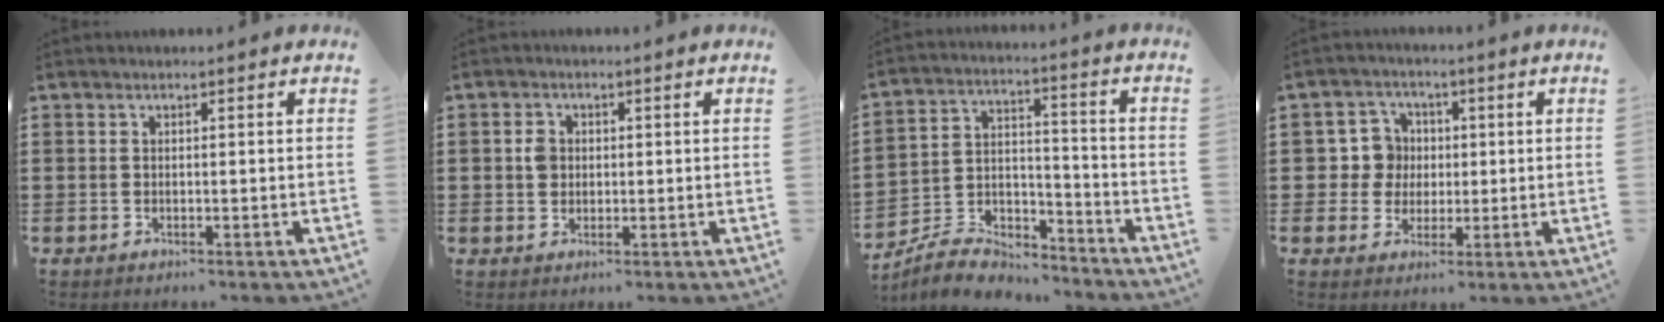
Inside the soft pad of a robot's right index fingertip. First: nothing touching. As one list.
[{"total": 2.3, "force": [0.2, 2.0, 1.2], "torque": [-0.030, 0.010, 0.004]}, {"total": 6.5, "force": [-5.9, 2.2, 1.3], "torque": [-0.032, 0.011, -0.117]}, {"total": 5.7, "force": [0.4, 5.5, 1.5], "torque": [-0.055, 0.019, 0.007]}]